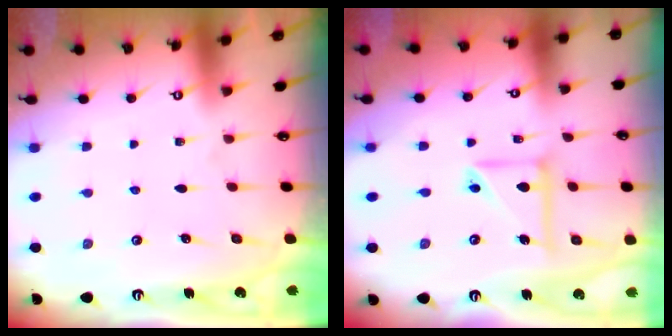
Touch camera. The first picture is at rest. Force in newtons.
{"total": 9.8, "press": 9.7, "slide": 1.5}